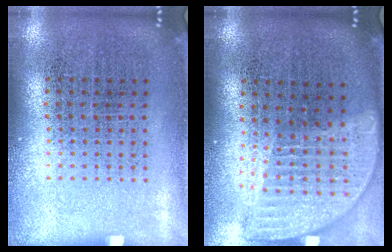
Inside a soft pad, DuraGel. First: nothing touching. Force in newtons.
{"total": 1.9, "press": 1.5, "slide": 1.1}